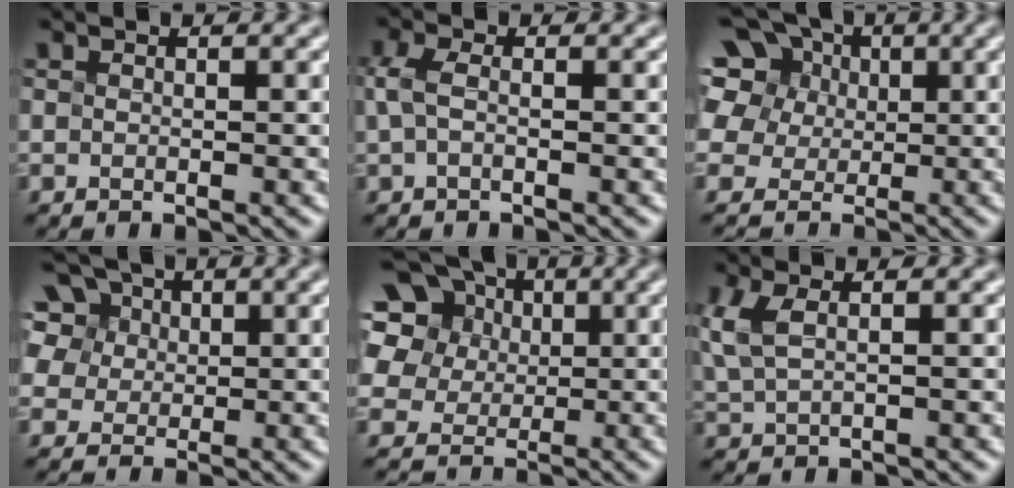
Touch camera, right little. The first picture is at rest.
{"total": 1.2, "force": [-0.2, 0.4, 1.1], "torque": [-0.034, 0.006, 0.003]}
{"total": 11.6, "force": [4.6, 9.1, 5.5], "torque": [-0.126, 0.052, 0.052]}
{"total": 9.5, "force": [4.3, 7.2, 4.6], "torque": [-0.086, 0.038, 0.059]}
{"total": 13.0, "force": [4.8, 10.5, 6.0], "torque": [-0.153, 0.058, 0.069]}
{"total": 2.0, "force": [0.6, 0.8, 1.8], "torque": [-0.052, 0.005, 0.028]}